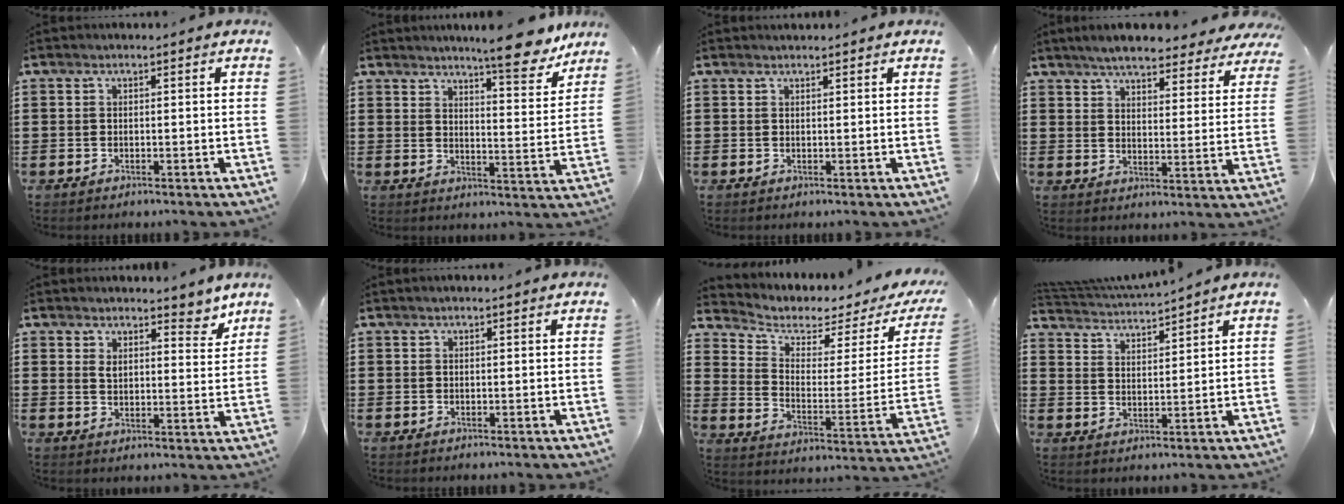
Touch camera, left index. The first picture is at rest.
{"total": 9.0, "force": [7.9, 0.4, 4.4], "torque": [-0.067, -0.045, 0.135]}
{"total": 0.7, "force": [0.7, 0.0, 0.0], "torque": [-0.002, -0.001, 0.015]}
{"total": 5.7, "force": [5.4, 0.4, 1.8], "torque": [-0.058, -0.024, 0.094]}
{"total": 4.8, "force": [4.0, 1.8, 1.9], "torque": [-0.036, -0.012, 0.067]}
{"total": 0.5, "force": [0.5, -0.1, 0.3], "torque": [-0.005, -0.001, 0.009]}
{"total": 3.3, "force": [2.6, 1.5, 1.3], "torque": [-0.051, -0.024, 0.040]}
{"total": 3.3, "force": [3.3, -0.2, 0.1], "torque": [-0.018, -0.022, 0.056]}